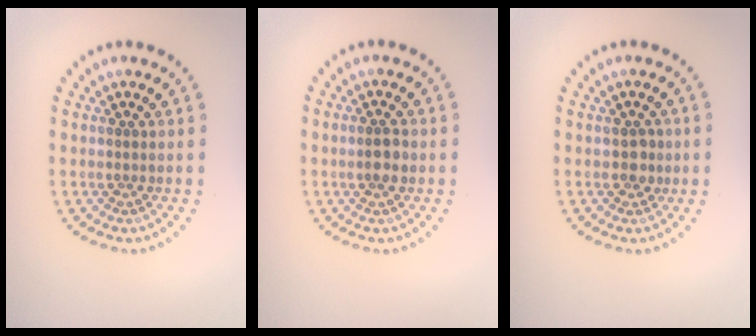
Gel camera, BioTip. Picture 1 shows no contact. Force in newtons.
{"total": 1.8, "press": 1.7, "slide": 0.6}
{"total": 1.4, "press": 1.4, "slide": 0.4}